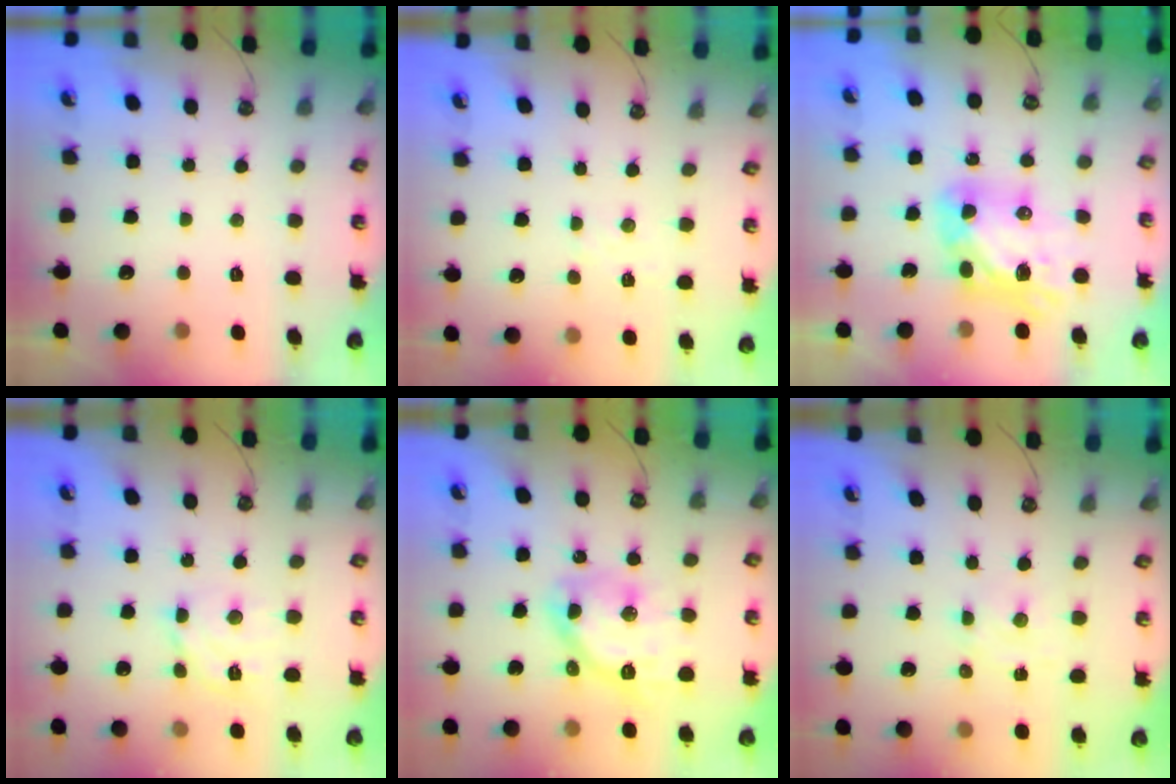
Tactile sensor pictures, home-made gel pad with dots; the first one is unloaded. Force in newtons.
{"total": 2.5, "press": 2.5, "slide": 0.4}
{"total": 11.0, "press": 10.9, "slide": 1.3}
{"total": 9.4, "press": 9.4, "slide": 1.0}
{"total": 13.1, "press": 13.0, "slide": 1.4}
{"total": 2.1, "press": 2.1, "slide": 0.5}